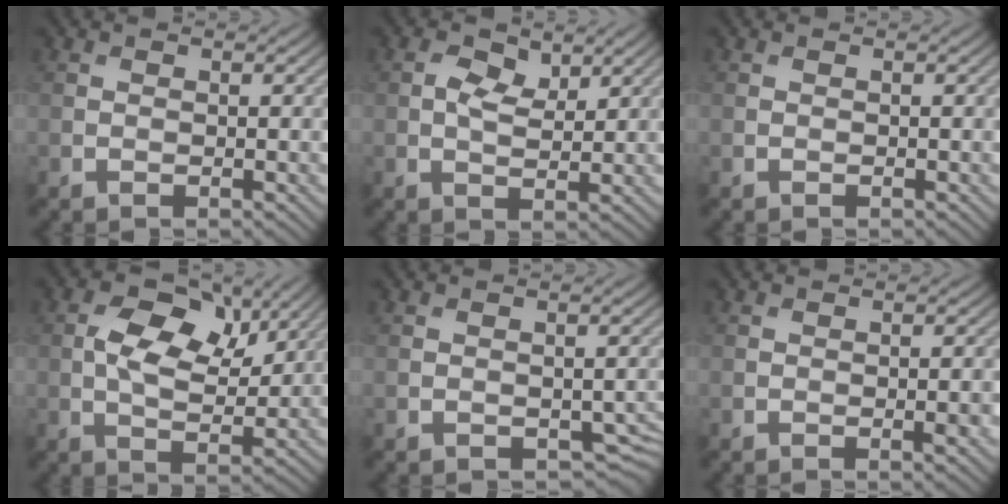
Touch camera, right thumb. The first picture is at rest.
{"total": 3.2, "force": [1.4, 1.7, 2.4], "torque": [-0.051, -0.001, 0.027]}
{"total": 0.0}
{"total": 9.4, "force": [3.1, 5.4, 7.1], "torque": [-0.126, 0.000, 0.050]}
{"total": 2.9, "force": [-0.9, 2.0, 1.9], "torque": [-0.030, -0.016, -0.008]}
{"total": 2.0, "force": [-0.4, 0.4, 1.9], "torque": [-0.026, 0.001, -0.005]}